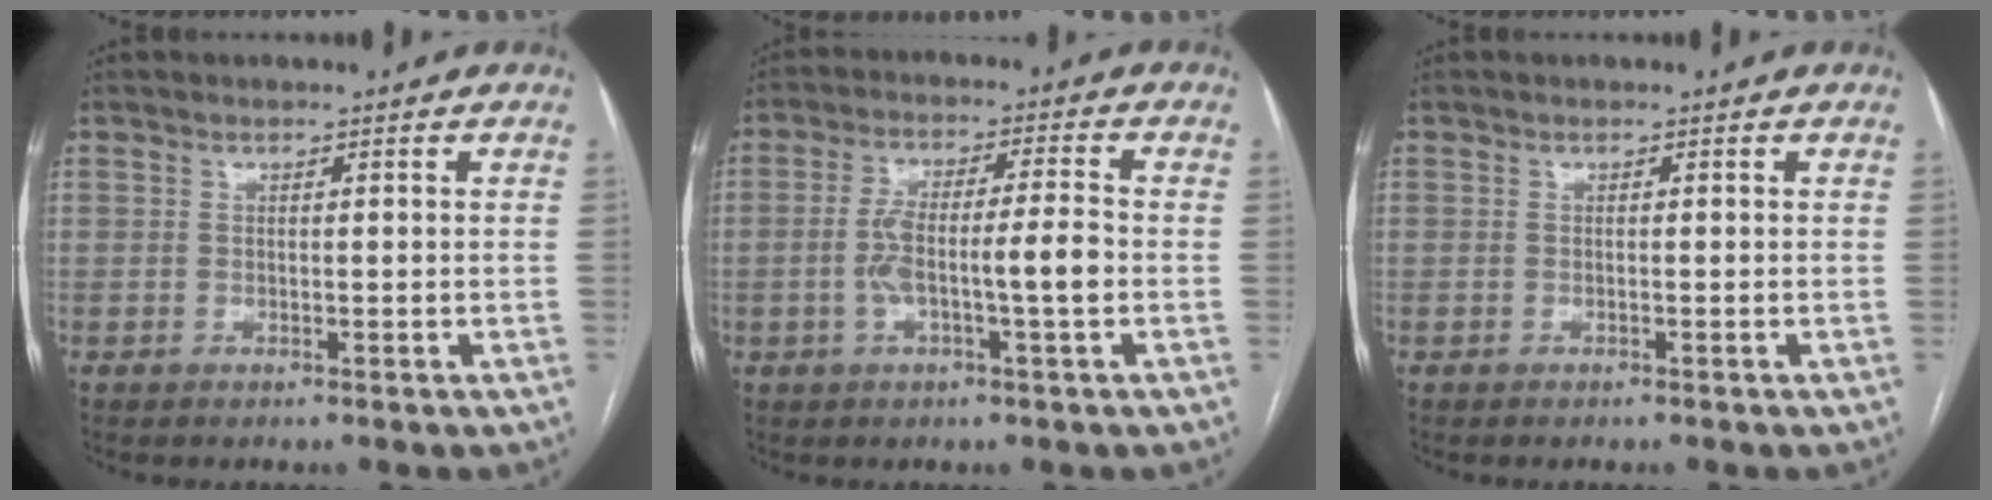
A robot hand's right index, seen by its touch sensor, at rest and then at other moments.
{"total": 8.0, "force": [-1.6, 0.8, 7.8], "torque": [-0.153, 0.018, -0.027]}
{"total": 0.0}